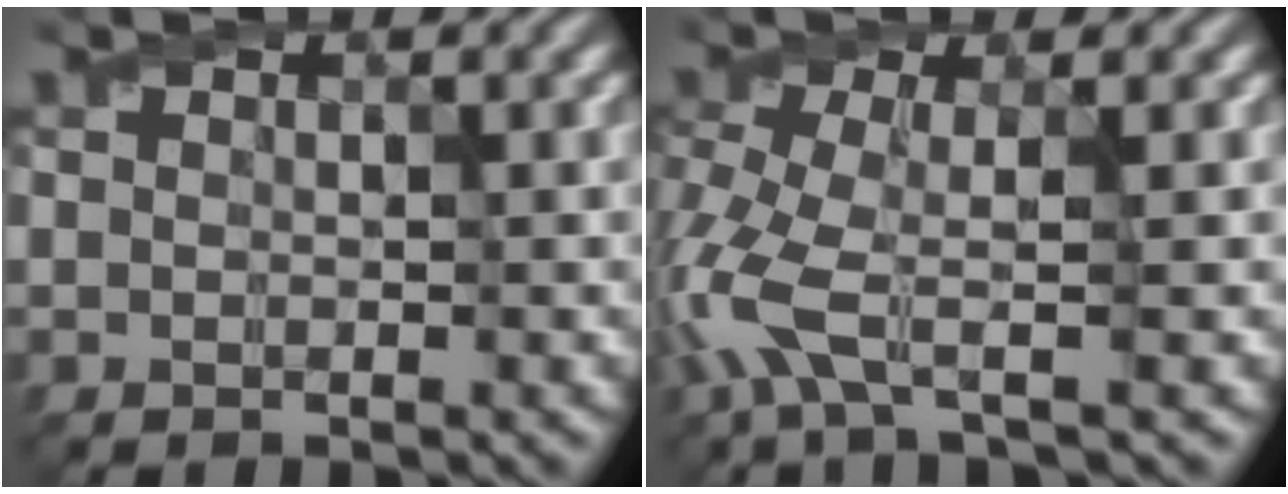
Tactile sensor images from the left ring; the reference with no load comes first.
{"total": 4.9, "force": [-2.4, 0.8, 4.2], "torque": [-0.120, -0.009, -0.054]}